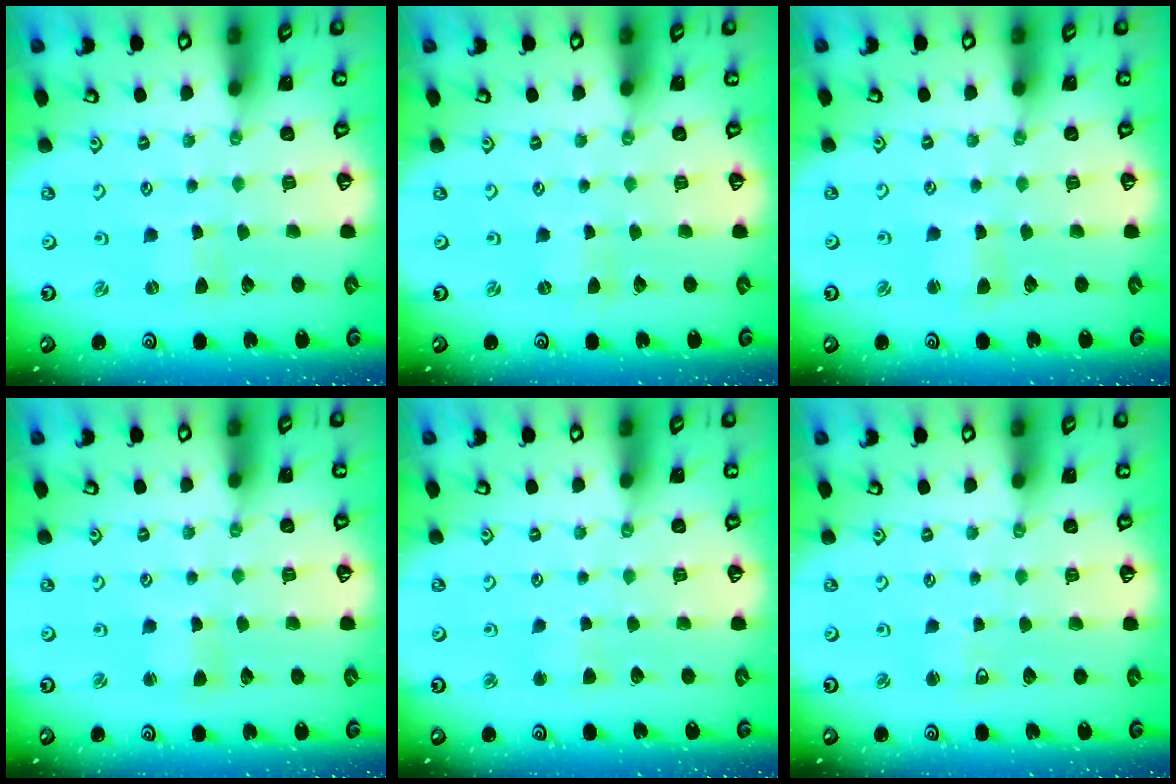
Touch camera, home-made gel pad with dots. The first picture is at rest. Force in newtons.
{"total": 0.0}
{"total": 1.9, "press": 1.9, "slide": 0.3}
{"total": 1.7, "press": 1.7, "slide": 0.3}
{"total": 2.1, "press": 2.1, "slide": 0.5}
{"total": 2.8, "press": 2.7, "slide": 0.7}